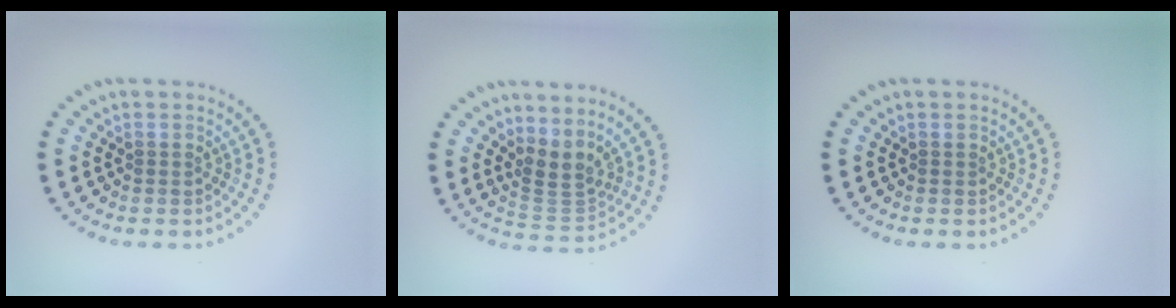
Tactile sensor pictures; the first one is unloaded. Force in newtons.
{"total": 2.8, "press": 1.9, "slide": 2.1}
{"total": 0.0}